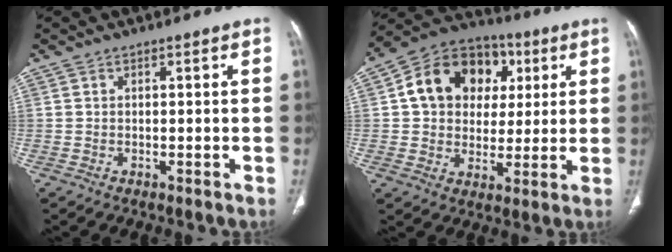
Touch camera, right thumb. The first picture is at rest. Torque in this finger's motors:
{"motor_torque": [0.11, 0.24, 0.07, 0.05, 0.20]}